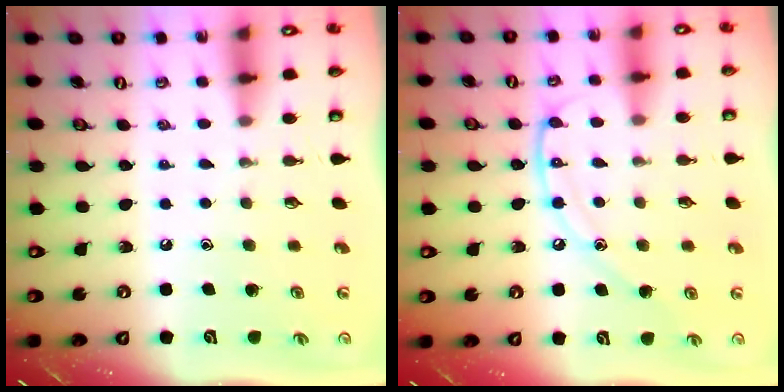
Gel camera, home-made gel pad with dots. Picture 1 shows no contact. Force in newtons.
{"total": 12.1, "press": 12.0, "slide": 1.2}